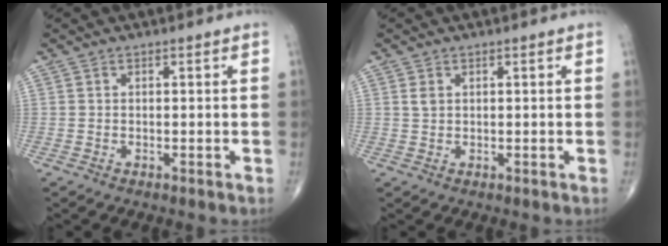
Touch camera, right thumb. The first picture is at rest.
{"total": 1.4, "force": [0.5, 0.9, 0.9], "torque": [-0.016, 0.001, 0.014]}